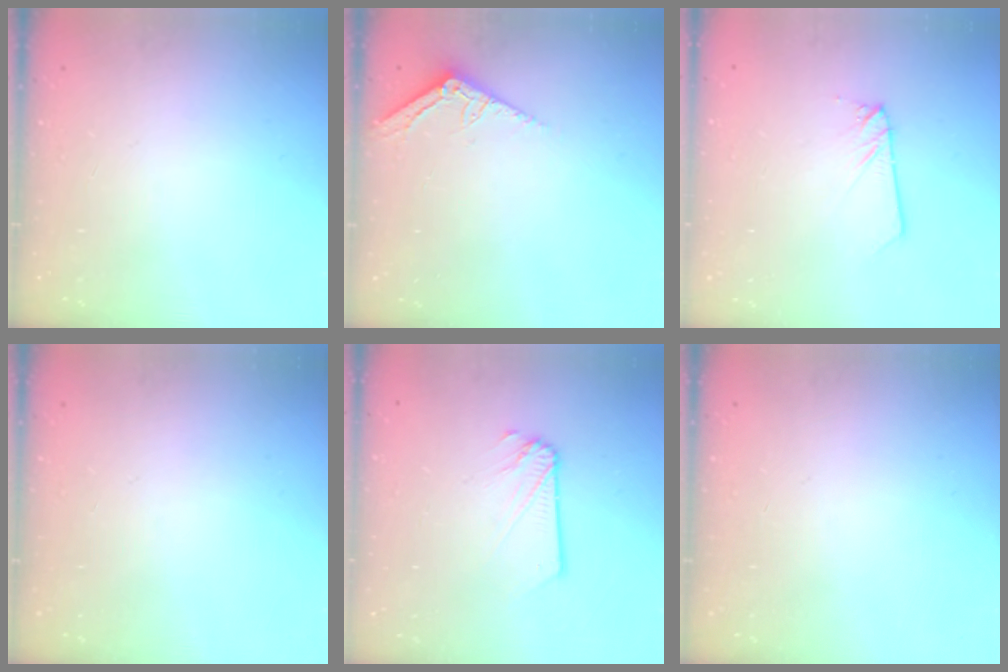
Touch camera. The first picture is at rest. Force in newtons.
{"total": 3.2, "press": 3.2, "slide": 0.3}
{"total": 2.3, "press": 2.3, "slide": 0.1}
{"total": 0.0}
{"total": 2.1, "press": 2.1, "slide": 0.3}
{"total": 0.0}